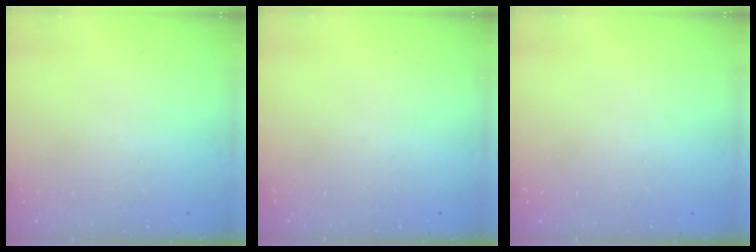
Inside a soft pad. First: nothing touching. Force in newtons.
{"total": 0.0}
{"total": 0.0}